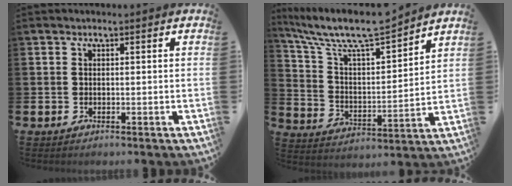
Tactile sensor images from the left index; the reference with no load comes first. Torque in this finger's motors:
{"motor_torque": [0.43, -0.62, 0.57, 0.21]}